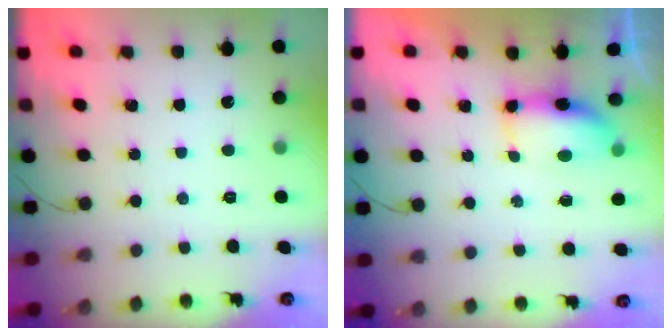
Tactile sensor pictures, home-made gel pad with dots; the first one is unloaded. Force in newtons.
{"total": 8.9, "press": 7.7, "slide": 4.5}